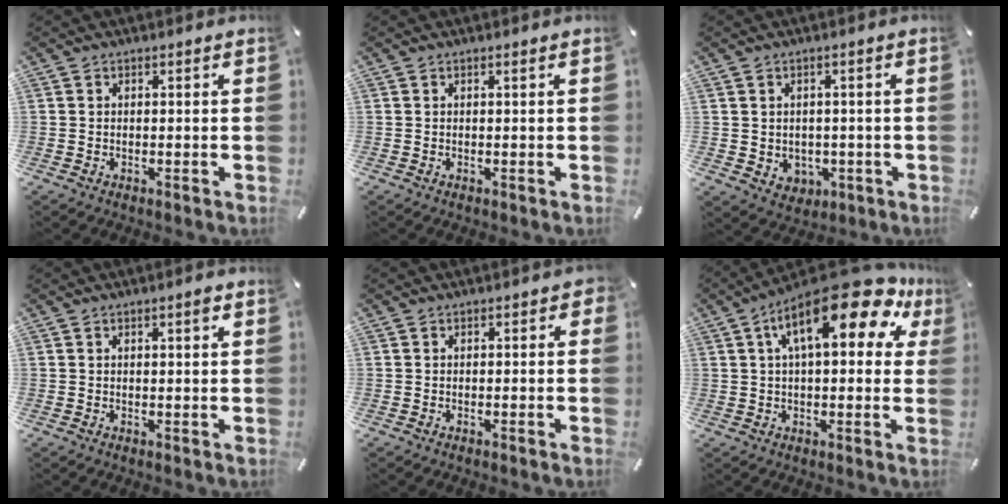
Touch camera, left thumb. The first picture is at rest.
{"total": 0.0}
{"total": 4.0, "force": [1.0, 3.9, 0.3], "torque": [0.000, -0.005, 0.018]}
{"total": 1.5, "force": [0.7, 0.3, 1.3], "torque": [-0.024, 0.002, 0.010]}
{"total": 0.9, "force": [-0.4, 0.7, 0.4], "torque": [-0.007, 0.003, -0.009]}
{"total": 19.8, "force": [8.7, 7.2, 16.3], "torque": [-0.265, -0.041, 0.133]}